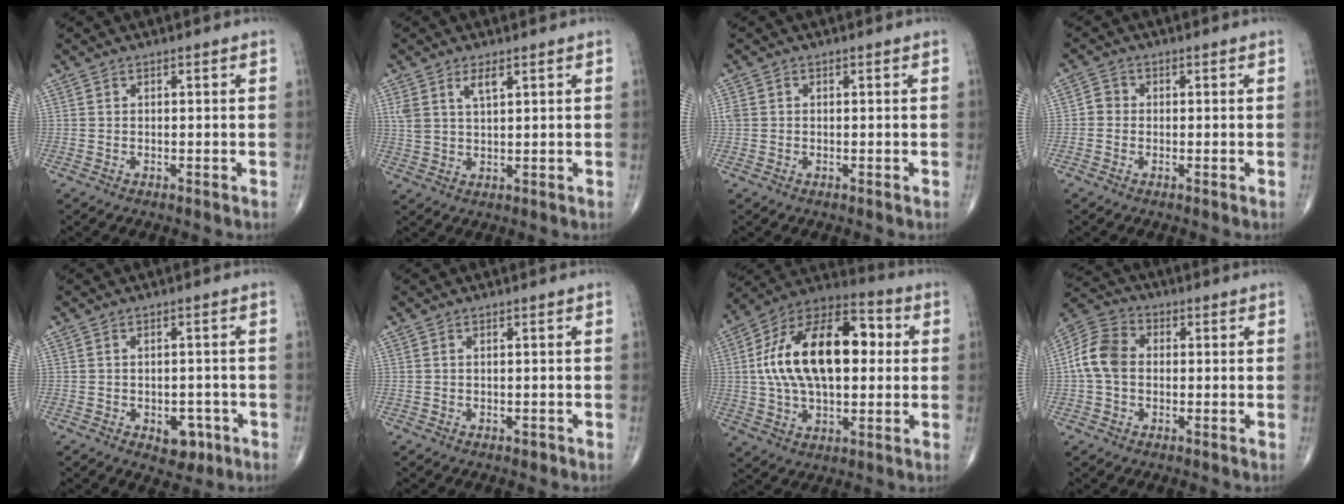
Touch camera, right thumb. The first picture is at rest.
{"total": 4.4, "force": [2.4, 1.8, 3.3], "torque": [-0.065, -0.007, 0.051]}
{"total": 1.9, "force": [0.2, 1.7, 0.9], "torque": [-0.024, 0.009, 0.008]}
{"total": 2.2, "force": [-0.3, 2.0, 0.8], "torque": [-0.002, 0.006, -0.014]}
{"total": 4.9, "force": [-2.1, 3.2, 3.1], "torque": [-0.015, 0.011, -0.020]}
{"total": 0.7, "force": [-0.3, 0.4, 0.5], "torque": [-0.005, -0.001, -0.005]}
{"total": 23.3, "force": [2.7, 12.9, 19.2], "torque": [-0.319, 0.027, 0.039]}
{"total": 8.8, "force": [0.0, 6.5, 5.9], "torque": [-0.113, 0.027, -0.012]}